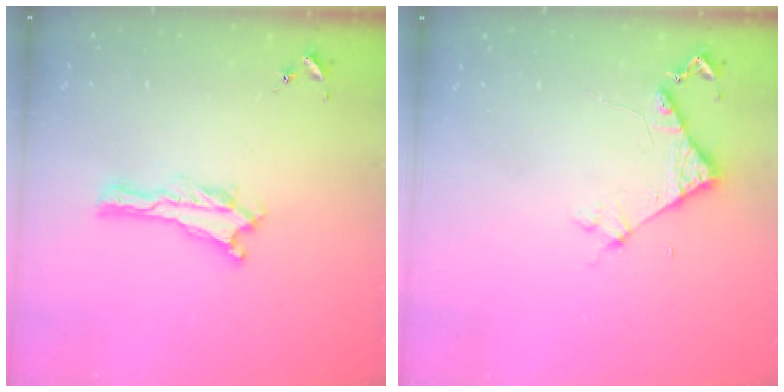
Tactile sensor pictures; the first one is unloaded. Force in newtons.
{"total": 3.1, "press": 3.1, "slide": 0.2}